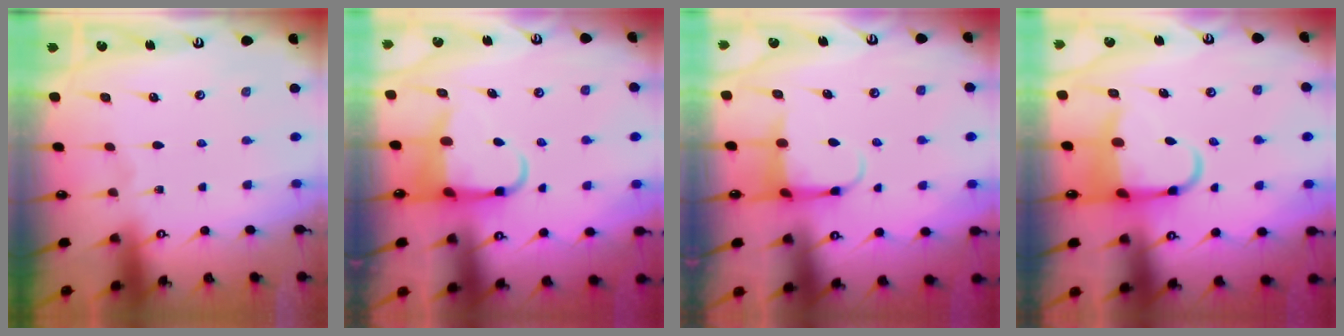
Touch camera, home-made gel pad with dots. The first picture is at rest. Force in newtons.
{"total": 5.4, "press": 5.4, "slide": 0.8}
{"total": 4.8, "press": 4.8, "slide": 0.6}
{"total": 6.5, "press": 6.3, "slide": 1.4}